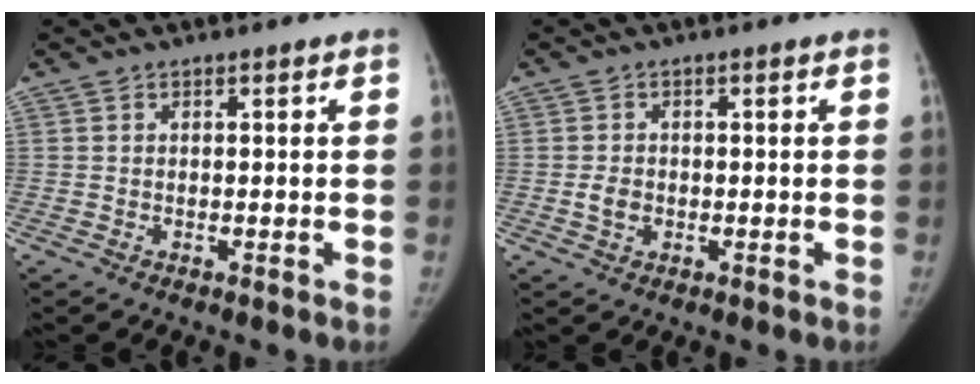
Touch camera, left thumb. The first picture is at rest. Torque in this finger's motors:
{"motor_torque": [-0.24, 0.14, 0.23, -0.16, 0.00]}